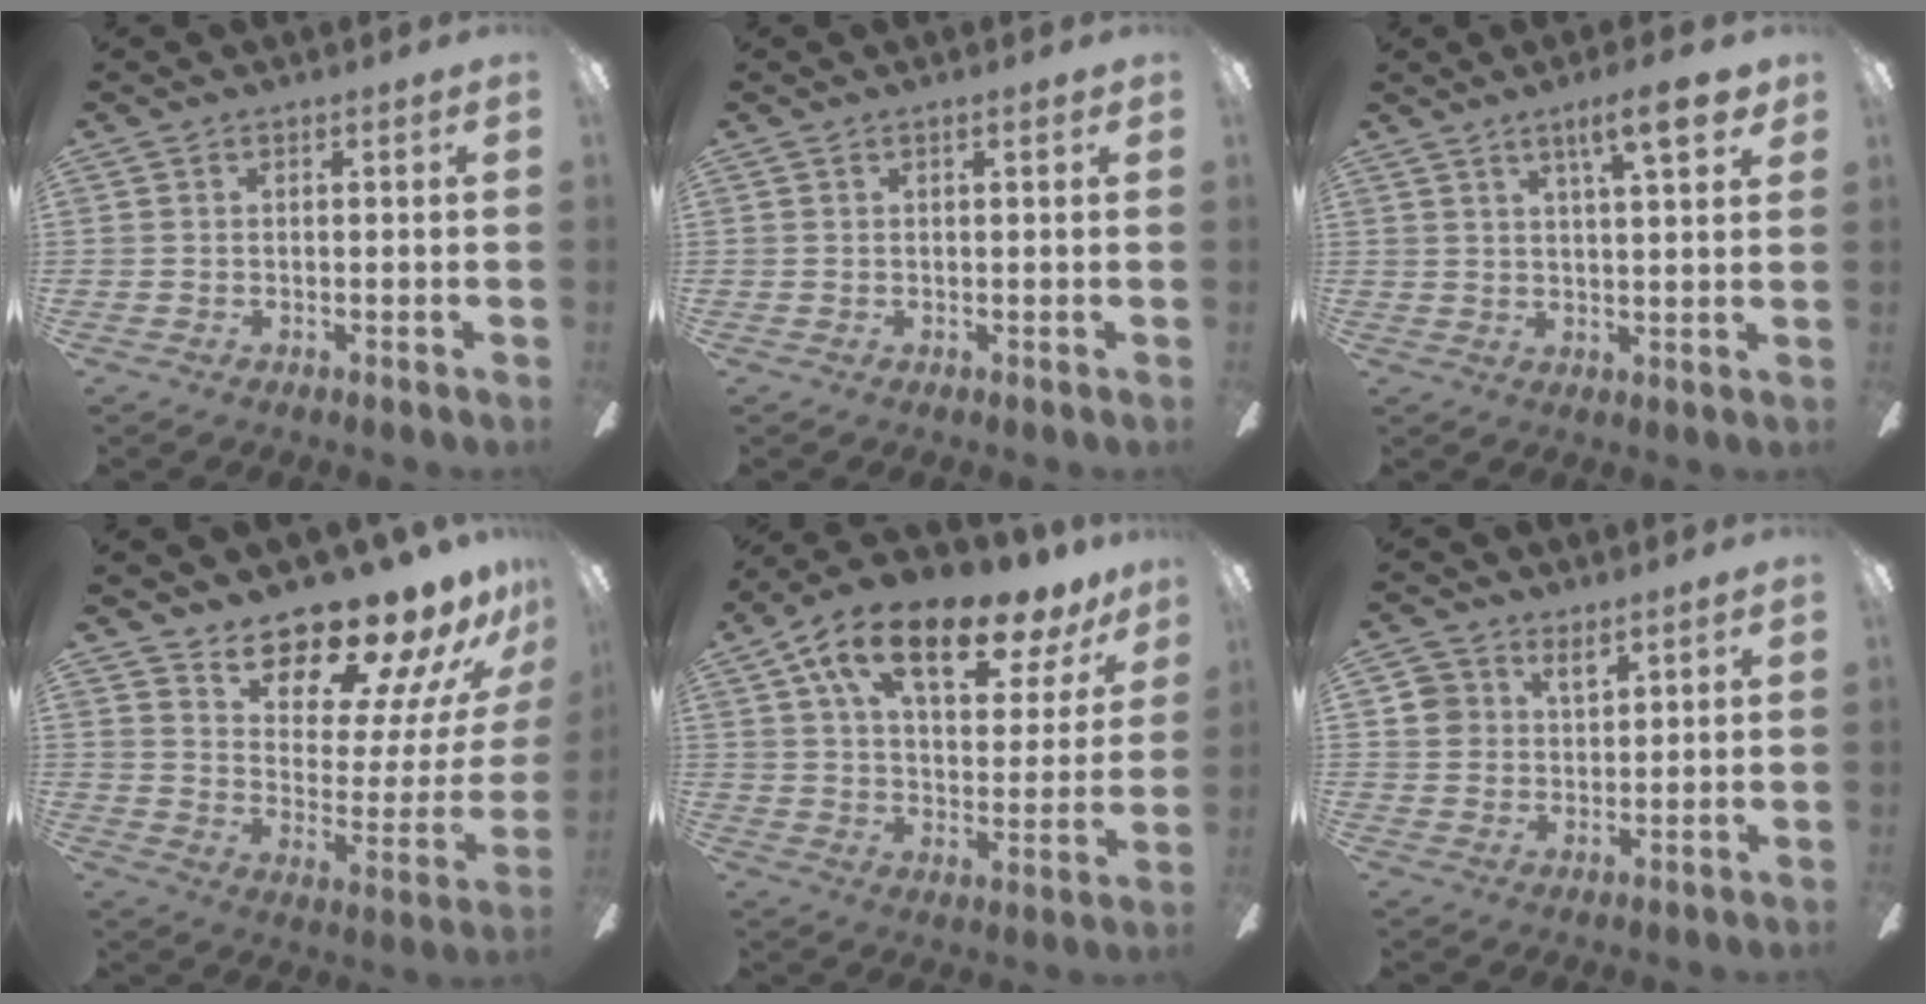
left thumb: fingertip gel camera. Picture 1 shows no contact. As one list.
[{"total": 1.1, "force": [0.5, 0.1, 1.0], "torque": [-0.021, 0.002, 0.008]}, {"total": 10.0, "force": [6.0, 2.3, 7.6], "torque": [-0.101, -0.027, 0.091]}, {"total": 18.5, "force": [16.2, 4.3, 7.8], "torque": [-0.118, -0.137, 0.268]}, {"total": 19.2, "force": [12.4, 8.0, 12.2], "torque": [-0.201, -0.066, 0.208]}, {"total": 5.8, "force": [3.8, 4.1, 1.5], "torque": [-0.025, -0.007, 0.068]}]